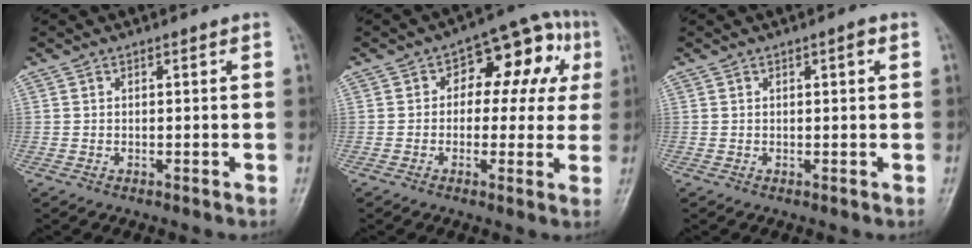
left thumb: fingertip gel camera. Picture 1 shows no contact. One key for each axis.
{"total": 13.2, "fx": 2.7, "fy": 8.1, "fz": 10.0, "tx": -0.067, "ty": 0.039, "tz": 0.024}
{"total": 1.7, "fx": 0.6, "fy": 0.4, "fz": 1.5, "tx": -0.022, "ty": 0.002, "tz": 0.008}